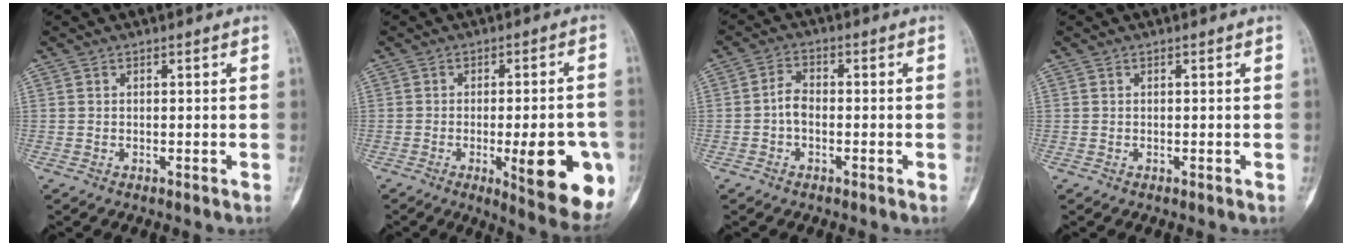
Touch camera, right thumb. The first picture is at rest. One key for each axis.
{"total": 15.6, "fx": -4.6, "fy": 4.4, "fz": 14.2, "tx": -0.149, "ty": 0.001, "tz": -0.046}
{"total": 3.5, "fx": -0.9, "fy": 2.3, "fz": 2.5, "tx": -0.041, "ty": 0.014, "tz": -0.023}
{"total": 0.0}